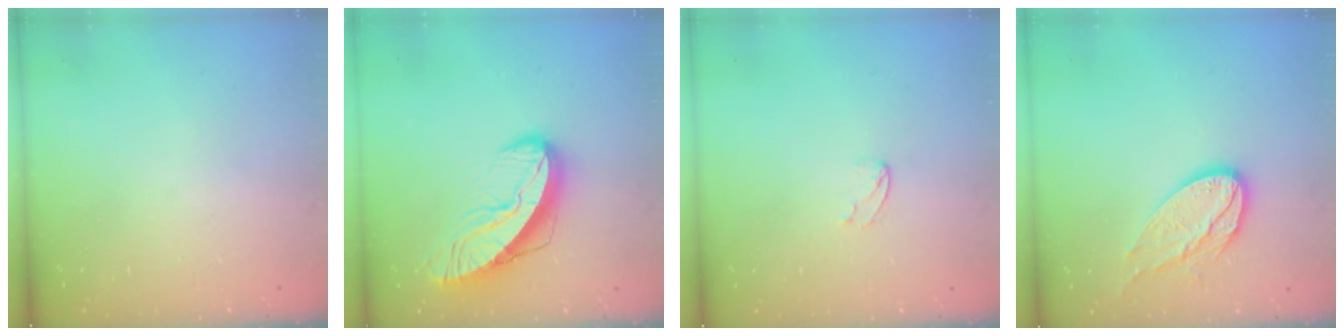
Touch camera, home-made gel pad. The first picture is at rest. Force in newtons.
{"total": 13.2, "press": 13.1, "slide": 1.0}
{"total": 3.2, "press": 3.2, "slide": 0.3}
{"total": 12.8, "press": 12.7, "slide": 0.8}